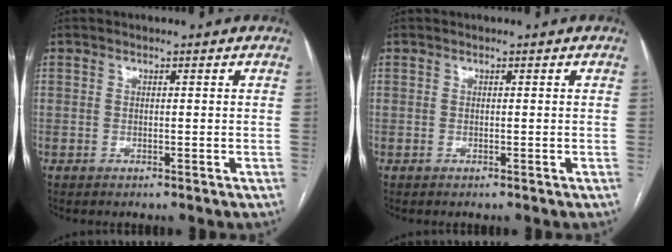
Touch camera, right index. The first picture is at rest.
{"total": 0.0}